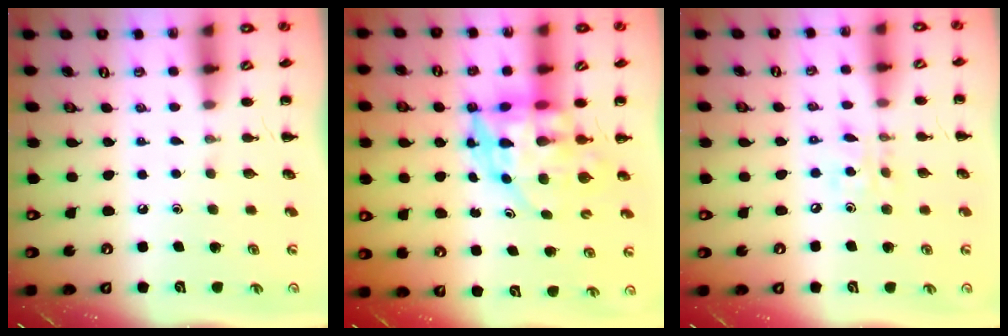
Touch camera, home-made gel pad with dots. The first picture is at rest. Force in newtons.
{"total": 7.1, "press": 6.7, "slide": 2.4}
{"total": 5.9, "press": 5.8, "slide": 1.3}